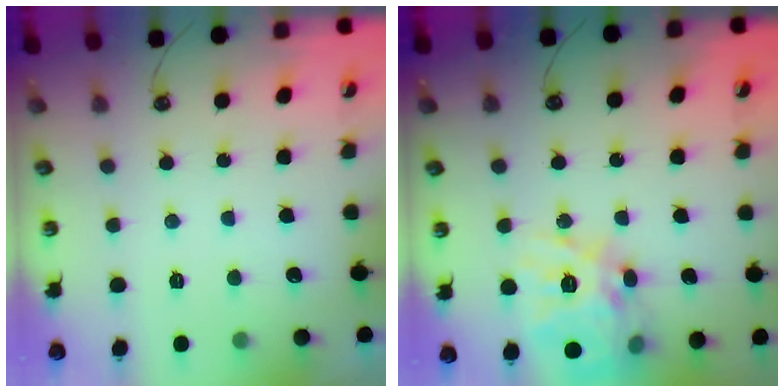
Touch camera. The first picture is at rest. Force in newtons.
{"total": 20.2, "press": 20.0, "slide": 2.8}